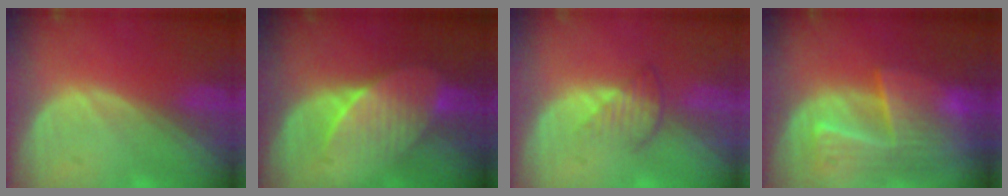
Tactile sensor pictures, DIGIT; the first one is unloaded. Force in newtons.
{"total": 7.4, "press": 6.9, "slide": 2.6}
{"total": 3.5, "press": 3.1, "slide": 1.6}
{"total": 9.5, "press": 8.4, "slide": 4.4}